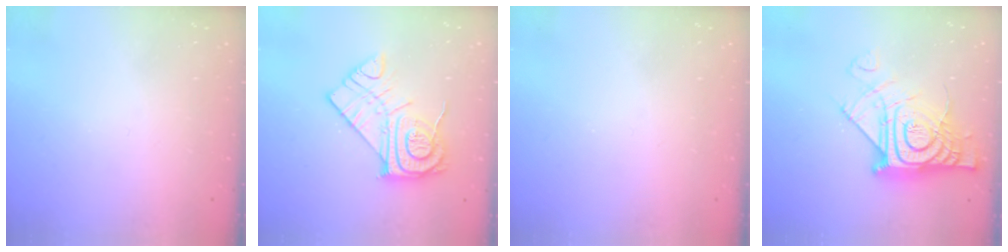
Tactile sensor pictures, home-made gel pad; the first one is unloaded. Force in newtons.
{"total": 14.9, "press": 14.8, "slide": 1.2}
{"total": 2.2, "press": 2.1, "slide": 0.4}
{"total": 15.9, "press": 15.7, "slide": 1.9}